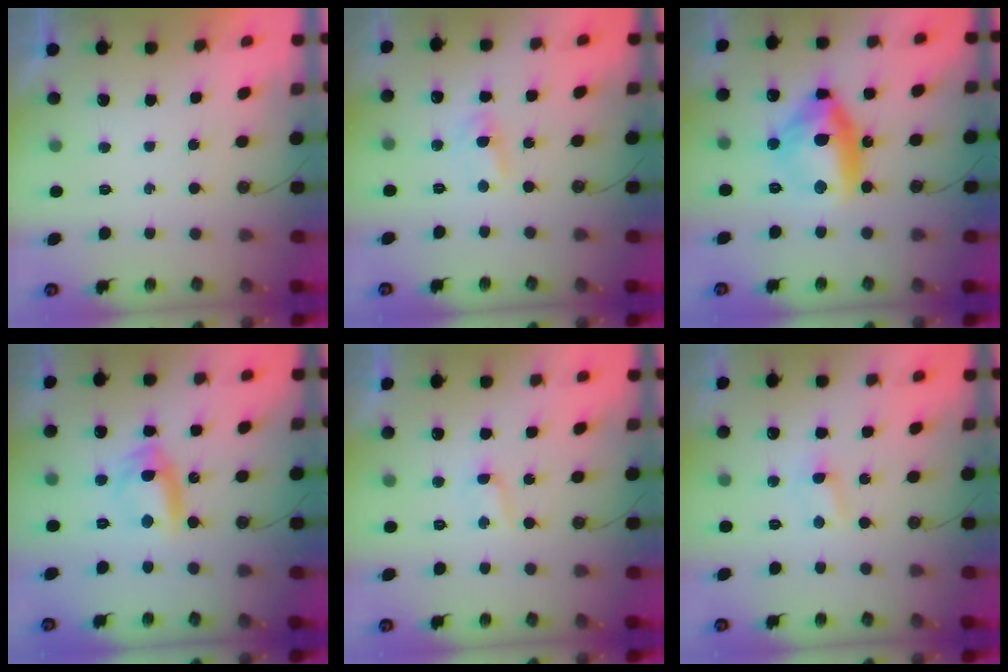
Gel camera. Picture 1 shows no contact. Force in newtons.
{"total": 2.0, "press": 2.0, "slide": 0.3}
{"total": 13.5, "press": 13.4, "slide": 1.6}
{"total": 11.2, "press": 9.5, "slide": 5.8}
{"total": 2.4, "press": 2.3, "slide": 0.4}
{"total": 2.5, "press": 2.5, "slide": 0.4}